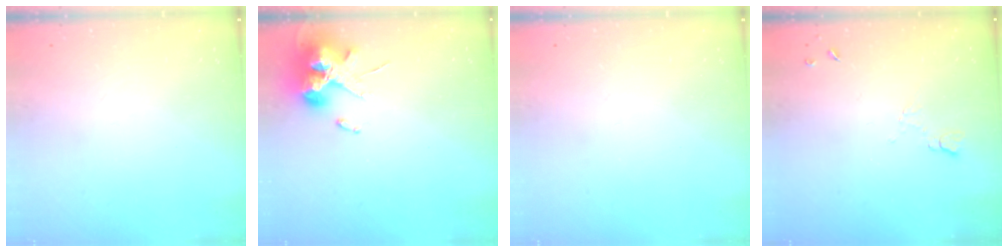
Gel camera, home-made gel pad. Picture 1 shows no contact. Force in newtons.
{"total": 13.0, "press": 12.8, "slide": 2.1}
{"total": 0.0}
{"total": 4.7, "press": 4.5, "slide": 1.1}